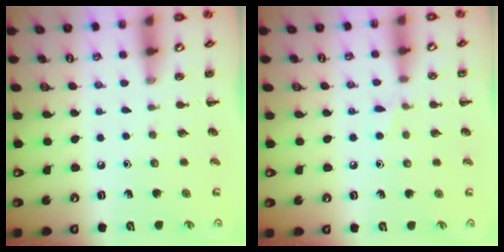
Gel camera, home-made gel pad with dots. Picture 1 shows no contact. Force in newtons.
{"total": 3.8, "press": 3.7, "slide": 1.2}